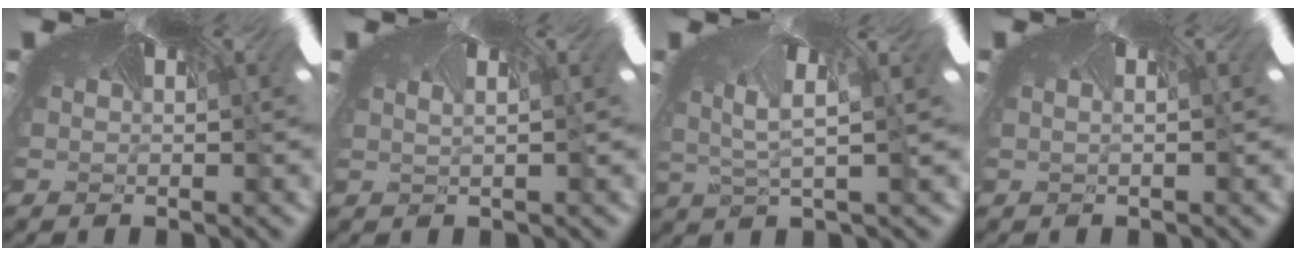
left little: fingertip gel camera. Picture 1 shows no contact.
{"total": 1.8, "force": [-1.7, 0.1, 0.6], "torque": [-0.014, -0.025, -0.011]}
{"total": 3.3, "force": [-3.2, -0.1, -0.9], "torque": [-0.025, -0.060, -0.018]}
{"total": 1.3, "force": [-1.2, -0.2, 0.1], "torque": [-0.005, -0.015, -0.010]}